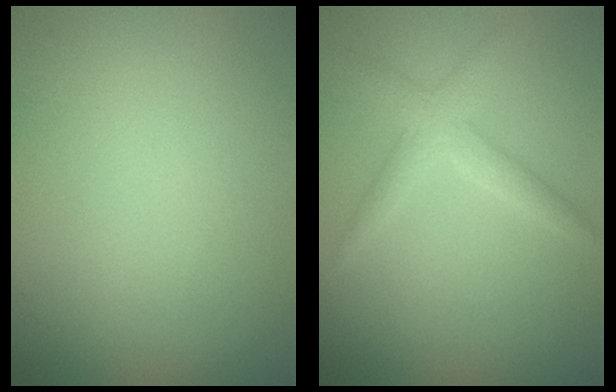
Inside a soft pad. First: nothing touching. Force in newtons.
{"total": 2.1, "press": 2.1, "slide": 0.1}